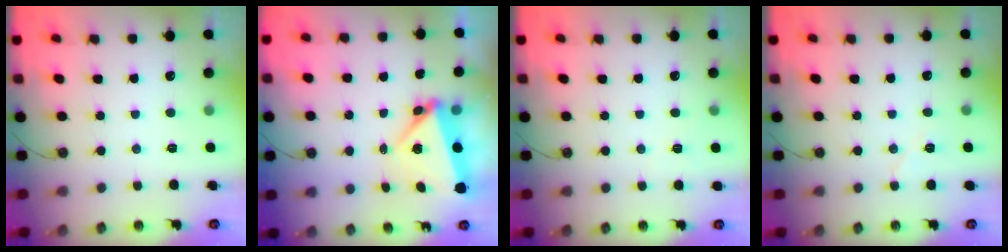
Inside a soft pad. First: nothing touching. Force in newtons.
{"total": 5.8, "press": 5.7, "slide": 1.0}
{"total": 2.7, "press": 1.7, "slide": 2.1}
{"total": 5.2, "press": 4.6, "slide": 2.3}